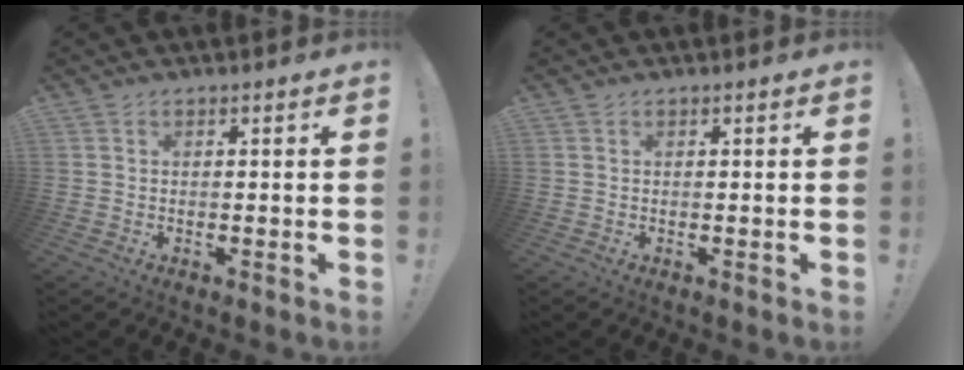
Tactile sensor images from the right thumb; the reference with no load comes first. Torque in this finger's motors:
{"motor_torque": [-0.03, 0.01, -0.06, 0.05, 0.07]}